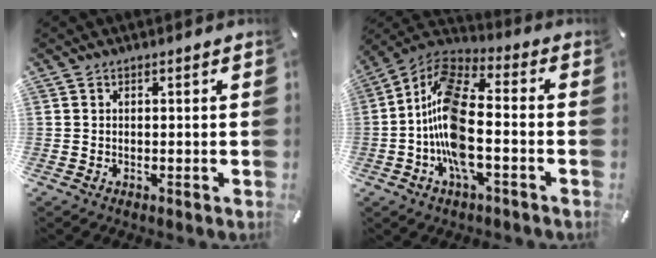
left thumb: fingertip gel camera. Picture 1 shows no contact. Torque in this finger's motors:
{"motor_torque": [0.07, 1.44, 1.52, 1.19, 0.27]}